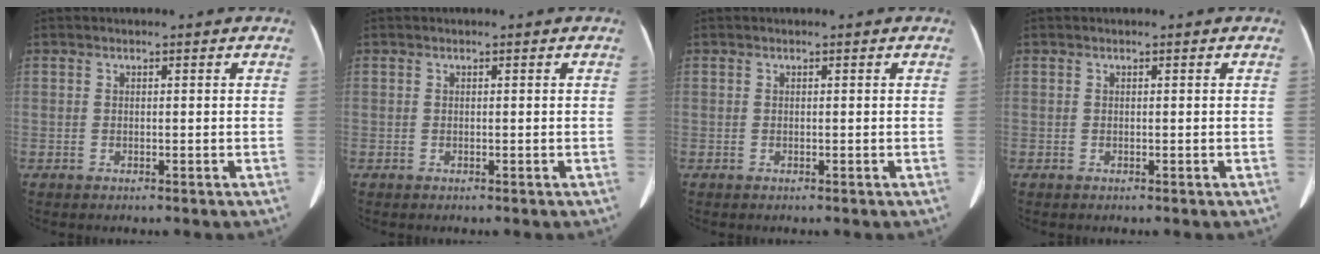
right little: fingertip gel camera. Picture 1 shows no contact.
{"total": 0.0}
{"total": 0.0}
{"total": 0.0}